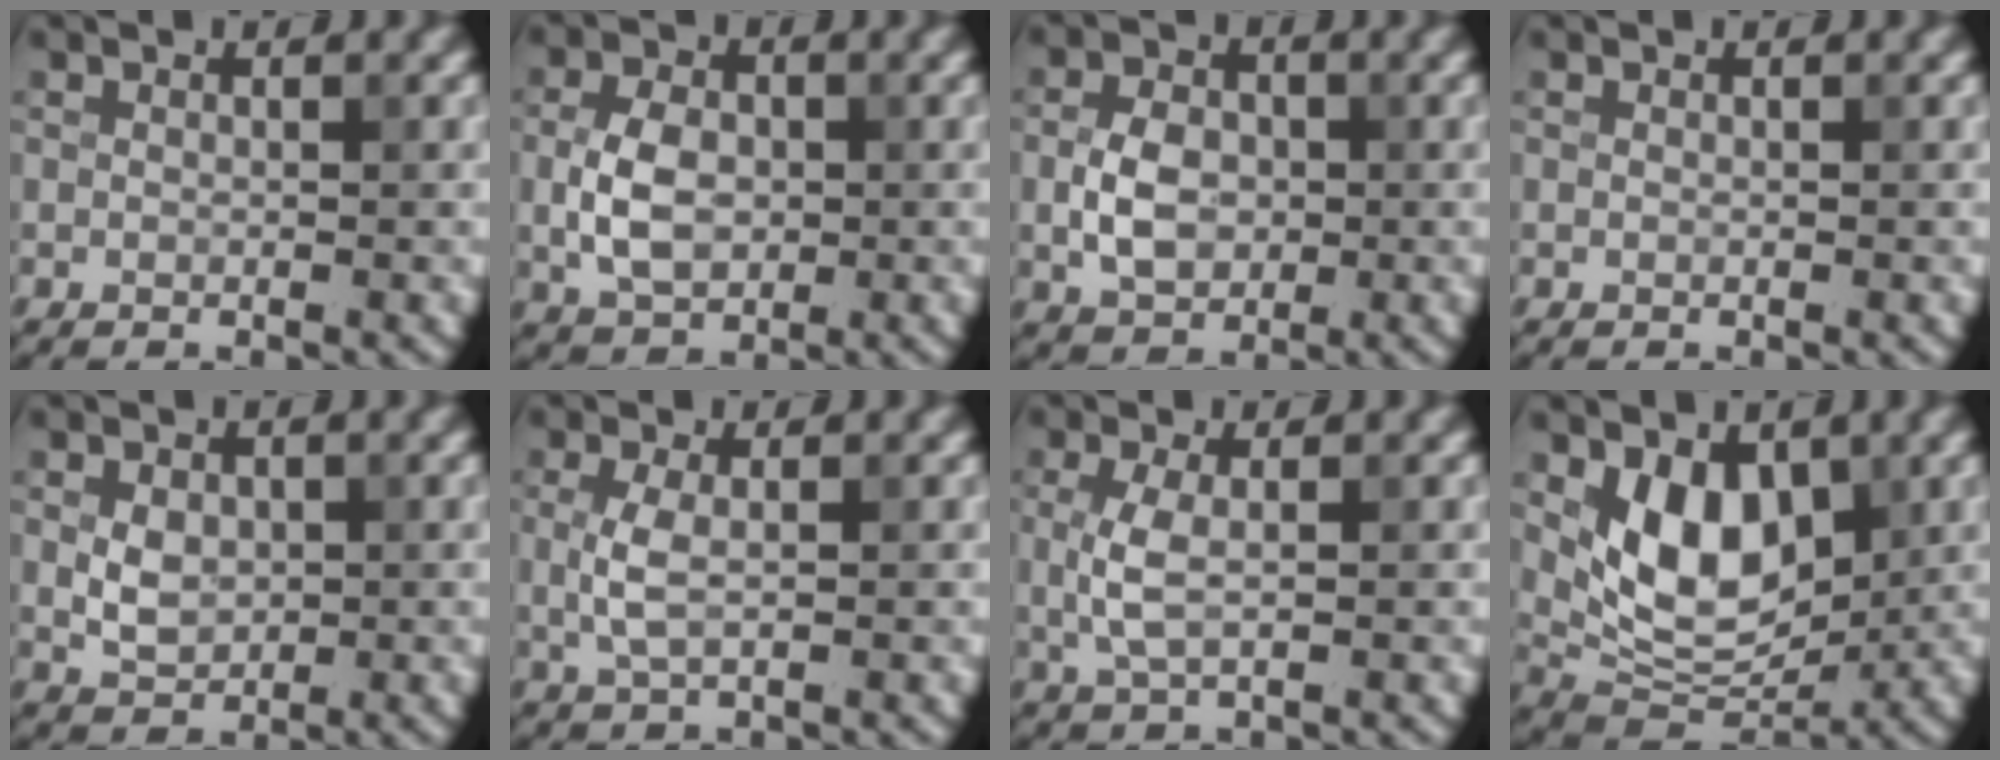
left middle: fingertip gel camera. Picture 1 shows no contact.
{"total": 4.4, "force": [-0.3, 3.1, 3.1], "torque": [-0.061, 0.002, -0.008]}
{"total": 4.0, "force": [-0.4, 2.9, 2.7], "torque": [-0.051, 0.002, -0.012]}
{"total": 0.0}
{"total": 2.6, "force": [0.2, 2.0, 1.7], "torque": [-0.032, -0.002, 0.004]}
{"total": 2.3, "force": [0.1, 1.0, 2.1], "torque": [-0.053, -0.001, 0.001]}
{"total": 2.7, "force": [0.1, 1.1, 2.5], "torque": [-0.062, -0.001, 0.001]}
{"total": 6.3, "force": [1.8, 4.0, 4.5], "torque": [-0.074, -0.017, 0.033]}